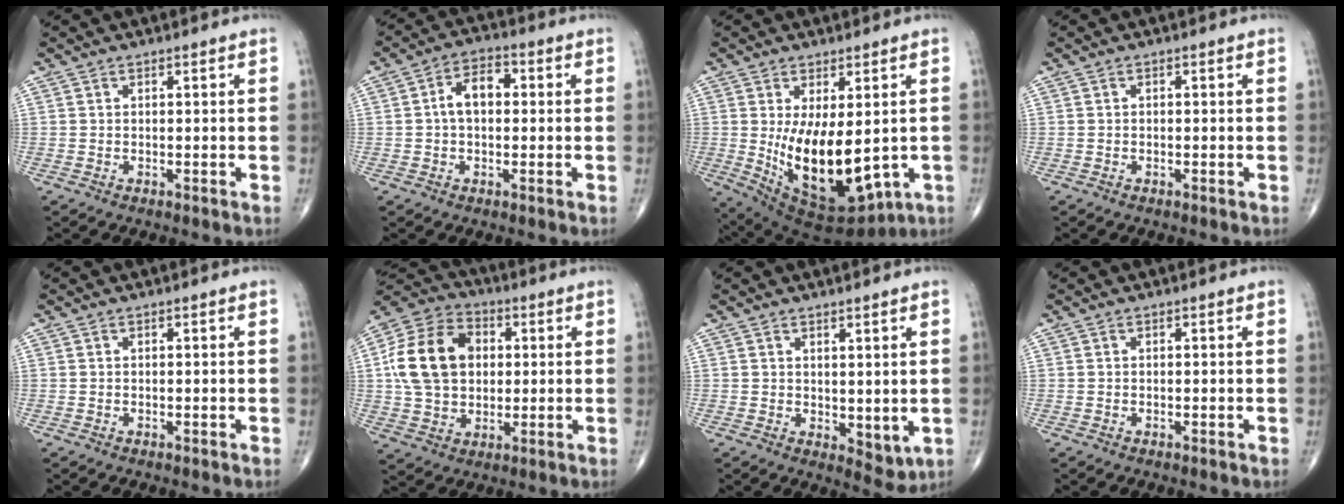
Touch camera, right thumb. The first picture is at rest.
{"total": 6.5, "force": [0.4, 4.1, 5.0], "torque": [-0.078, 0.023, -0.002]}
{"total": 16.2, "force": [-0.9, 7.9, 14.1], "torque": [-0.227, -0.025, 0.017]}
{"total": 0.0}
{"total": 0.0}
{"total": 16.8, "force": [2.2, 12.6, 10.9], "torque": [-0.184, 0.017, 0.036]}
{"total": 4.7, "force": [0.9, 2.6, 3.9], "torque": [-0.042, -0.019, 0.024]}
{"total": 0.0}